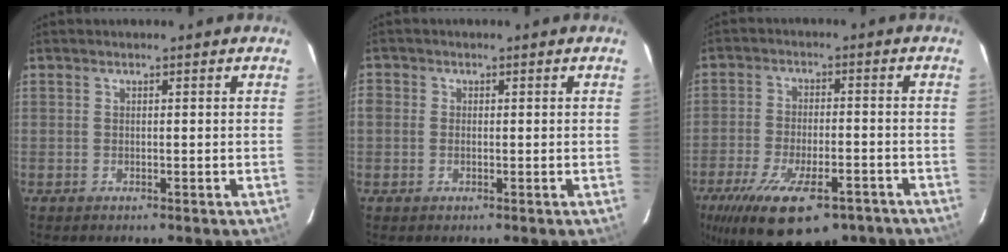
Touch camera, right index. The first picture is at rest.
{"total": 2.1, "force": [-0.6, 1.8, 0.9], "torque": [-0.017, 0.001, -0.015]}
{"total": 20.7, "force": [-13.6, 8.1, 13.3], "torque": [-0.261, -0.042, -0.203]}